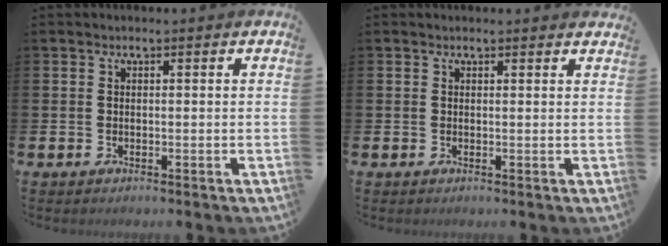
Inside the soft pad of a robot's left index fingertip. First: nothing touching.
{"total": 0.7, "force": [0.7, 0.1, 0.0], "torque": [0.004, -0.001, 0.011]}